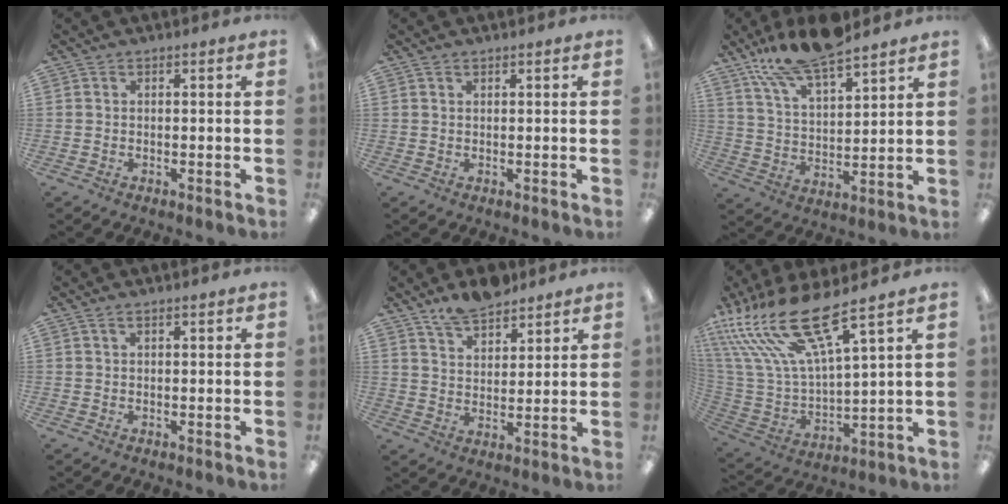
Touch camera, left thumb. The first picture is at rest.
{"total": 0.8, "force": [0.6, 0.2, 0.4], "torque": [-0.009, 0.001, 0.011]}
{"total": 14.7, "force": [12.0, 4.1, 7.5], "torque": [-0.145, -0.062, 0.212]}
{"total": 1.1, "force": [0.6, 0.4, 0.9], "torque": [-0.019, 0.002, 0.011]}
{"total": 8.1, "force": [7.1, 3.1, 2.5], "torque": [-0.042, -0.040, 0.132]}
{"total": 20.7, "force": [14.8, 5.3, 13.5], "torque": [-0.301, -0.107, 0.255]}